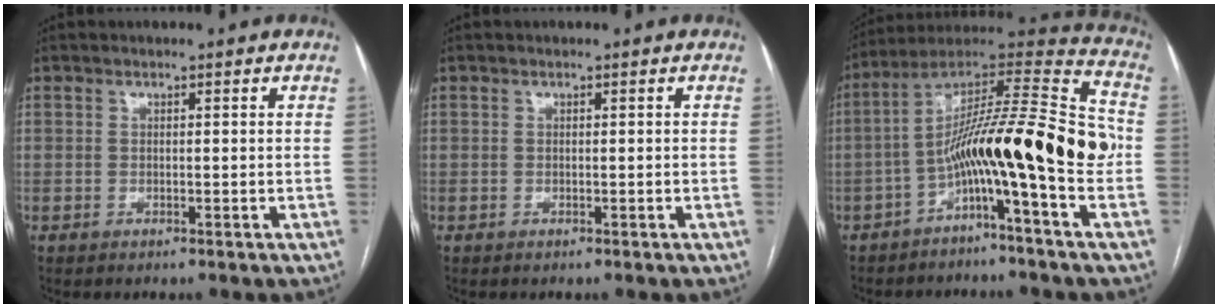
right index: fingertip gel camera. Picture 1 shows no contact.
{"total": 0.0}
{"total": 18.1, "force": [-4.0, 0.7, 17.6], "torque": [-0.287, 0.037, -0.072]}